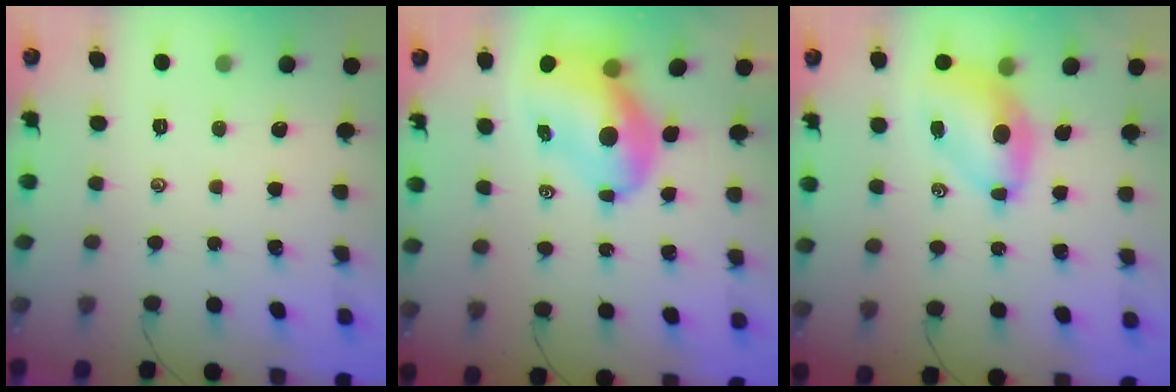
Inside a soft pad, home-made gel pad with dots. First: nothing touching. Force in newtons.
{"total": 10.8, "press": 10.3, "slide": 3.1}
{"total": 6.8, "press": 6.6, "slide": 1.8}